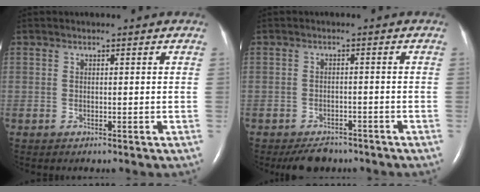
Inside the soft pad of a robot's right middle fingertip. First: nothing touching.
{"total": 4.2, "force": [-3.5, 2.0, 1.2], "torque": [-0.020, 0.000, -0.052]}